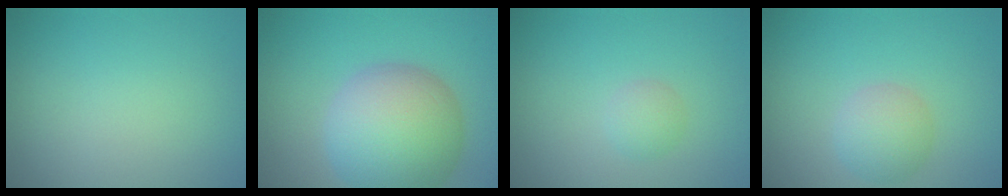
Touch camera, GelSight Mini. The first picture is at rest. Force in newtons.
{"total": 9.7, "press": 9.7, "slide": 0.5}
{"total": 1.3, "press": 1.3, "slide": 0.1}
{"total": 2.9, "press": 2.9, "slide": 0.0}